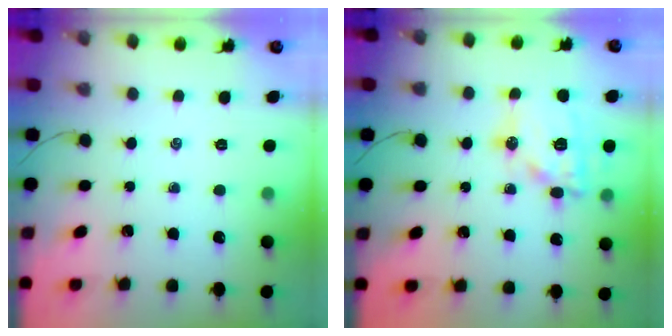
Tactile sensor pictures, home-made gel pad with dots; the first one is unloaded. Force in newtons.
{"total": 15.6, "press": 15.5, "slide": 1.5}